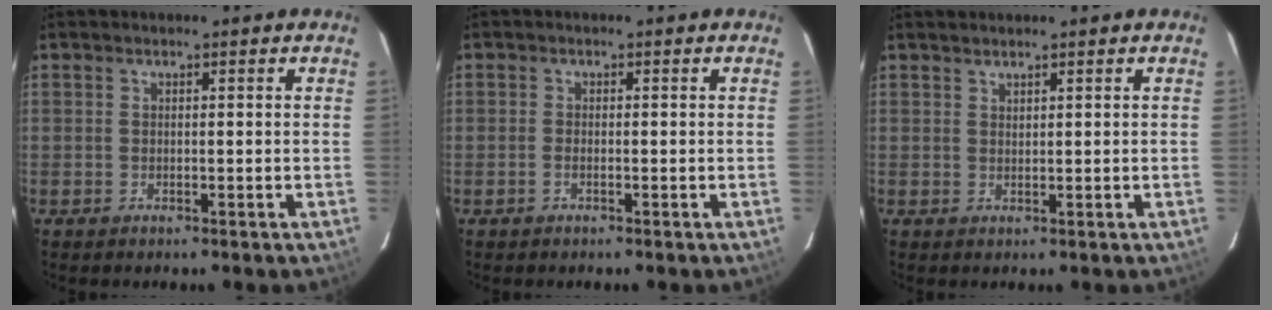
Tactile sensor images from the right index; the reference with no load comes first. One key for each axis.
{"total": 1.0, "fx": -0.6, "fy": 0.4, "fz": 0.8, "tx": -0.019, "ty": 0.001, "tz": -0.011}
{"total": 1.2, "fx": 1.2, "fy": 0.1, "fz": 0.2, "tx": -0.003, "ty": 0.002, "tz": 0.022}